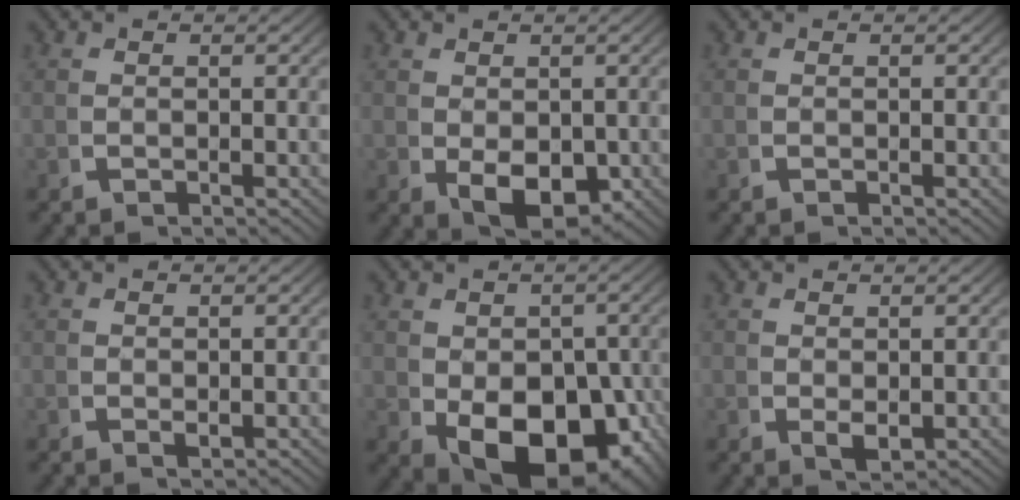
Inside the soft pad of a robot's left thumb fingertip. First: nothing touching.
{"total": 5.0, "force": [-0.4, 3.3, 3.7], "torque": [-0.077, -0.034, 0.015]}
{"total": 0.0}
{"total": 0.7, "force": [0.4, 0.3, 0.5], "torque": [-0.010, -0.003, 0.012]}
{"total": 12.3, "force": [-2.5, 8.1, 8.9], "torque": [-0.158, -0.076, 0.004]}
{"total": 1.4, "force": [0.6, 0.7, 1.0], "torque": [-0.021, -0.009, 0.019]}